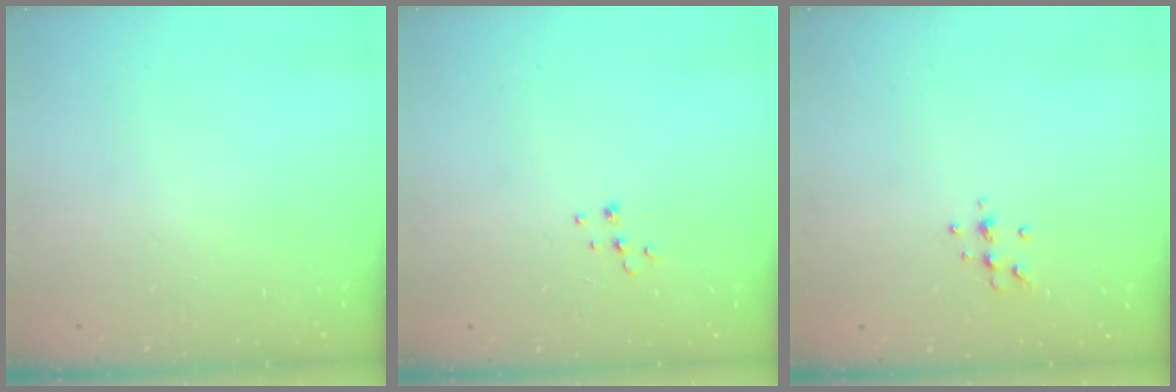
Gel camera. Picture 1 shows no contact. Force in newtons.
{"total": 5.6, "press": 5.6, "slide": 0.6}
{"total": 5.7, "press": 5.5, "slide": 1.3}